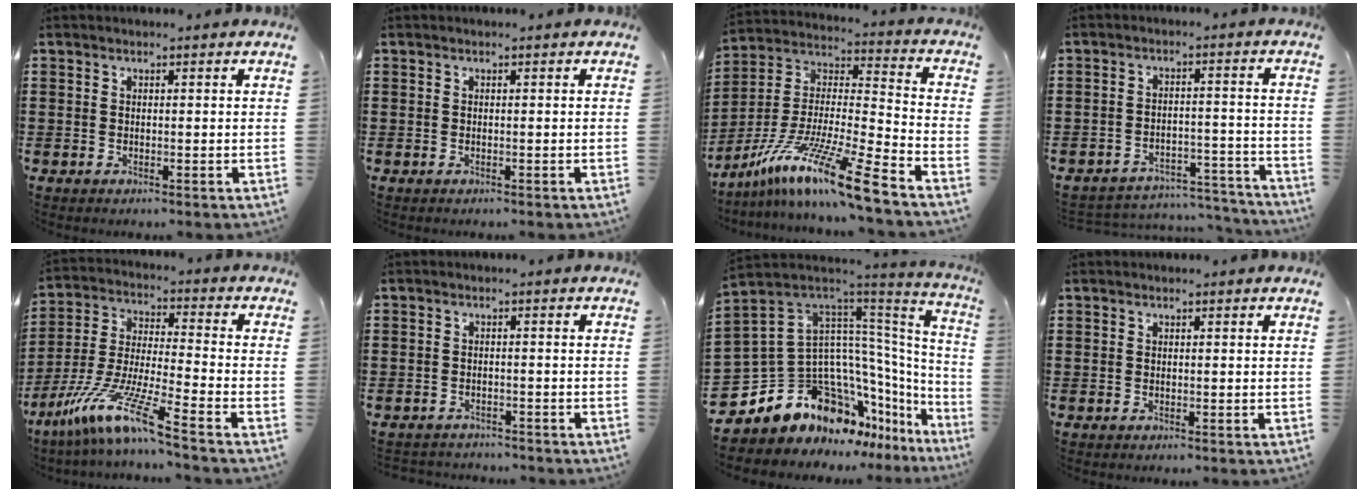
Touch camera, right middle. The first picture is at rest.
{"total": 0.0}
{"total": 14.4, "force": [-10.6, -0.1, 9.8], "torque": [-0.192, 0.001, -0.203]}
{"total": 4.5, "force": [-4.4, 0.9, 0.6], "torque": [-0.019, 0.004, -0.094]}
{"total": 11.7, "force": [-8.7, 0.1, 7.8], "torque": [-0.172, -0.009, -0.178]}
{"total": 2.0, "force": [-2.0, 0.4, -0.4], "torque": [0.001, 0.001, -0.046]}
{"total": 14.4, "force": [-8.3, 10.0, 6.1], "torque": [-0.165, -0.020, -0.126]}
{"total": 0.0}